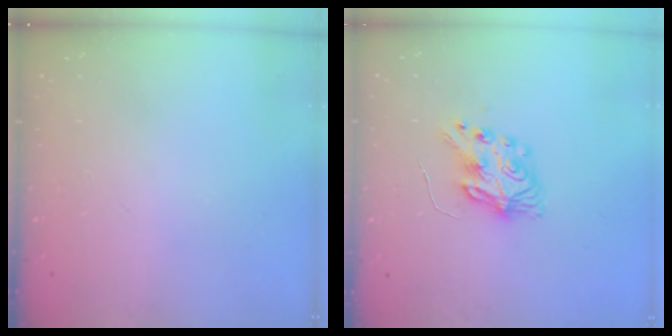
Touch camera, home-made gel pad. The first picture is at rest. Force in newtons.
{"total": 8.3, "press": 8.3, "slide": 0.4}